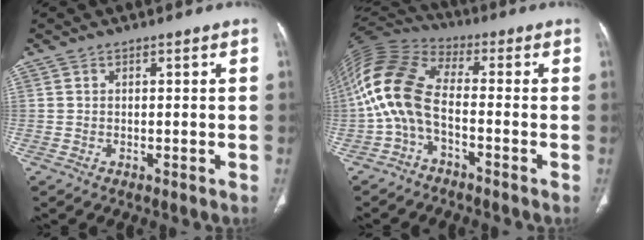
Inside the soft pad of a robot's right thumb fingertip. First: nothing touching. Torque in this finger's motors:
{"motor_torque": [0.23, 1.42, 1.88, 0.05, 0.72]}